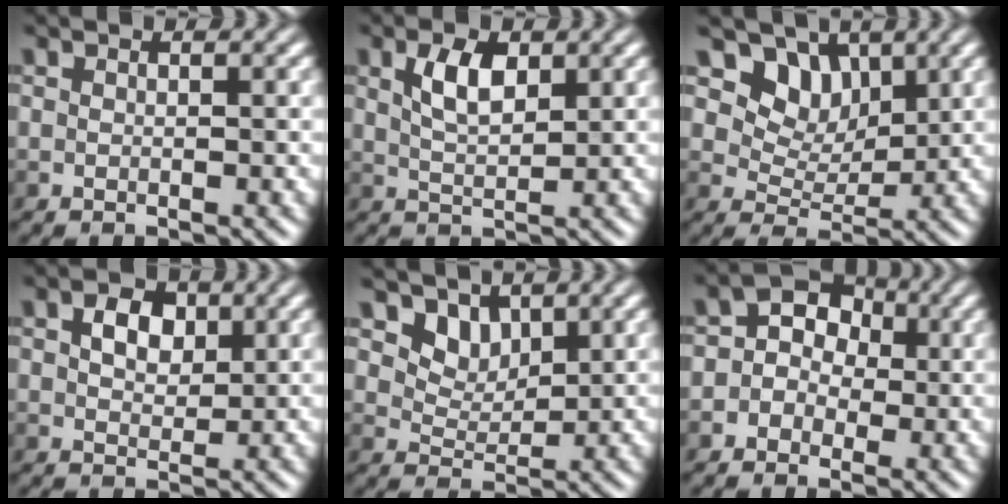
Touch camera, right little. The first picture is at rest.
{"total": 3.1, "force": [1.2, 1.5, 2.4], "torque": [-0.052, 0.004, 0.025]}
{"total": 5.2, "force": [3.0, 3.5, 2.4], "torque": [-0.037, -0.026, 0.064]}
{"total": 2.8, "force": [1.0, 1.9, 1.8], "torque": [-0.036, 0.005, 0.015]}
{"total": 2.8, "force": [1.8, 1.8, 1.2], "torque": [-0.028, -0.021, 0.043]}
{"total": 4.6, "force": [0.1, 4.0, 2.2], "torque": [-0.006, 0.018, -0.023]}